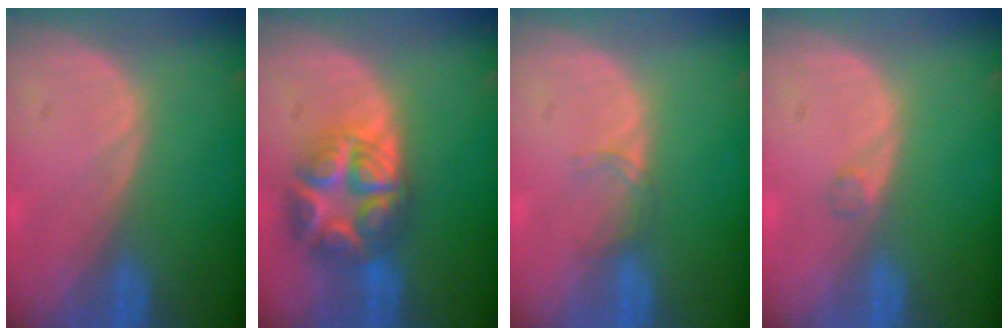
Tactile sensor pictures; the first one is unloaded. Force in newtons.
{"total": 8.8, "press": 8.8, "slide": 0.6}
{"total": 1.5, "press": 1.5, "slide": 0.2}
{"total": 0.9, "press": 0.9, "slide": 0.1}